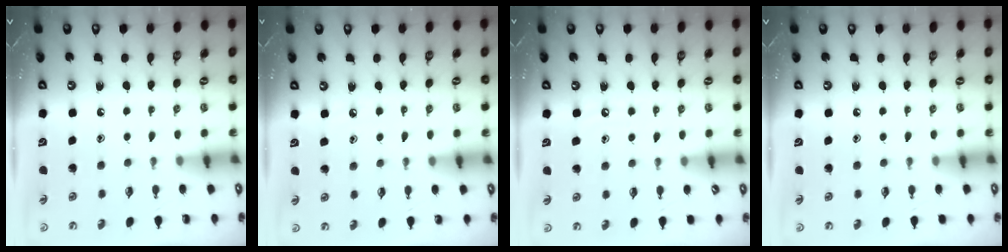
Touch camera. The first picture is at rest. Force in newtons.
{"total": 2.7, "press": 2.7, "slide": 0.4}
{"total": 4.8, "press": 4.7, "slide": 0.7}
{"total": 2.3, "press": 2.2, "slide": 0.4}